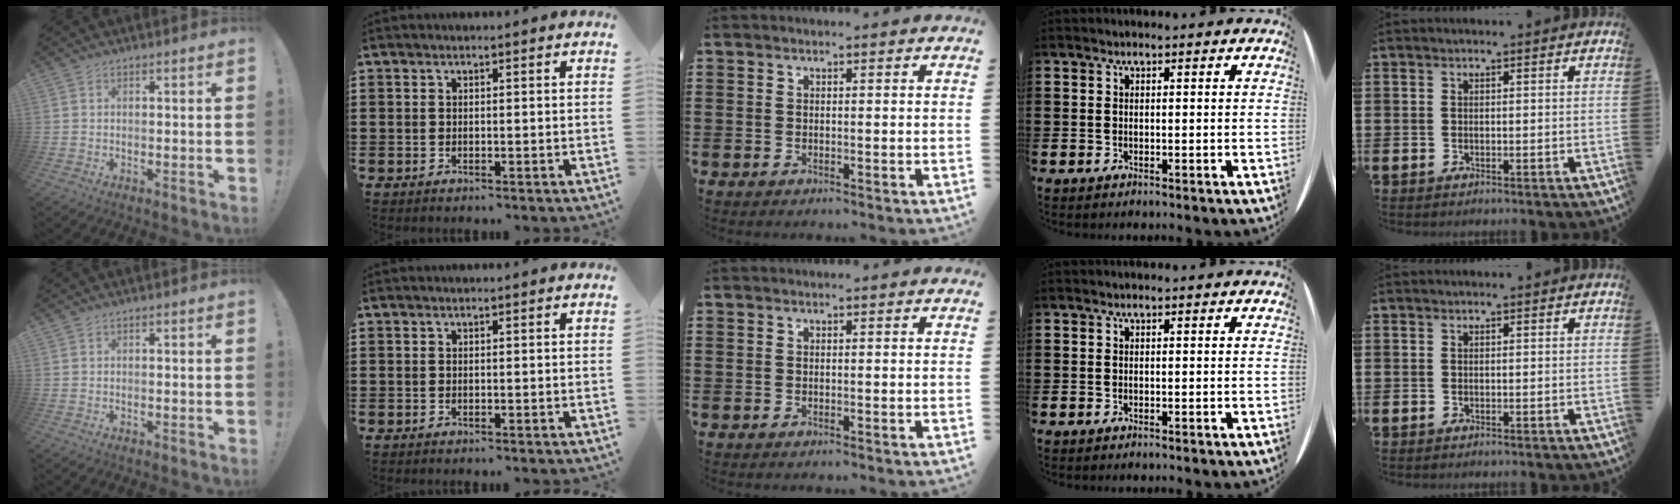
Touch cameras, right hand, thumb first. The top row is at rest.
{}